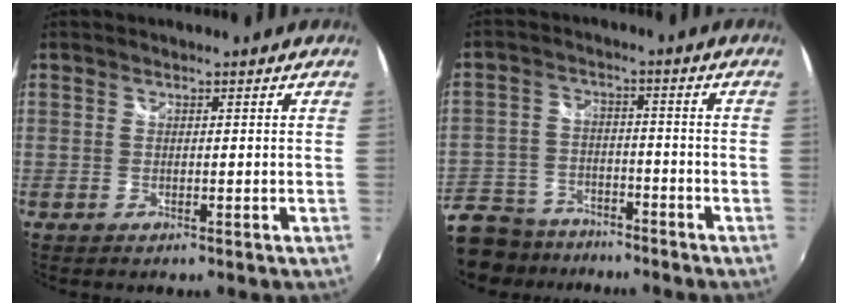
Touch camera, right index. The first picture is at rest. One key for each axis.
{"total": 16.6, "fx": -12.0, "fy": 9.5, "fz": 6.3, "tx": -0.180, "ty": -0.004, "tz": -0.193}